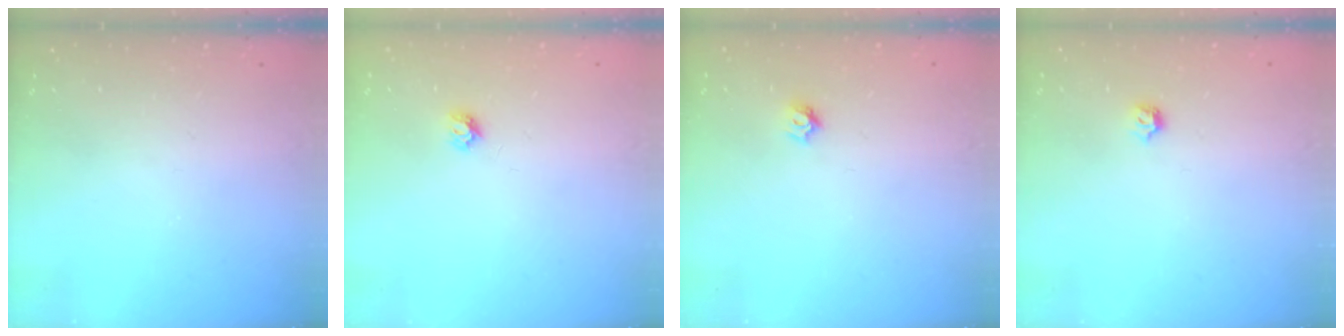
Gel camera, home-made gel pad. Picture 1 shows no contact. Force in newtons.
{"total": 4.2, "press": 4.2, "slide": 0.4}
{"total": 4.2, "press": 4.2, "slide": 0.4}
{"total": 4.0, "press": 4.0, "slide": 0.8}